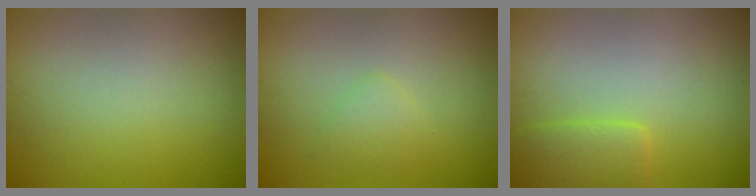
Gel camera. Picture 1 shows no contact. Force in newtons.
{"total": 1.4, "press": 1.4, "slide": 0.1}
{"total": 3.0, "press": 3.0, "slide": 0.2}